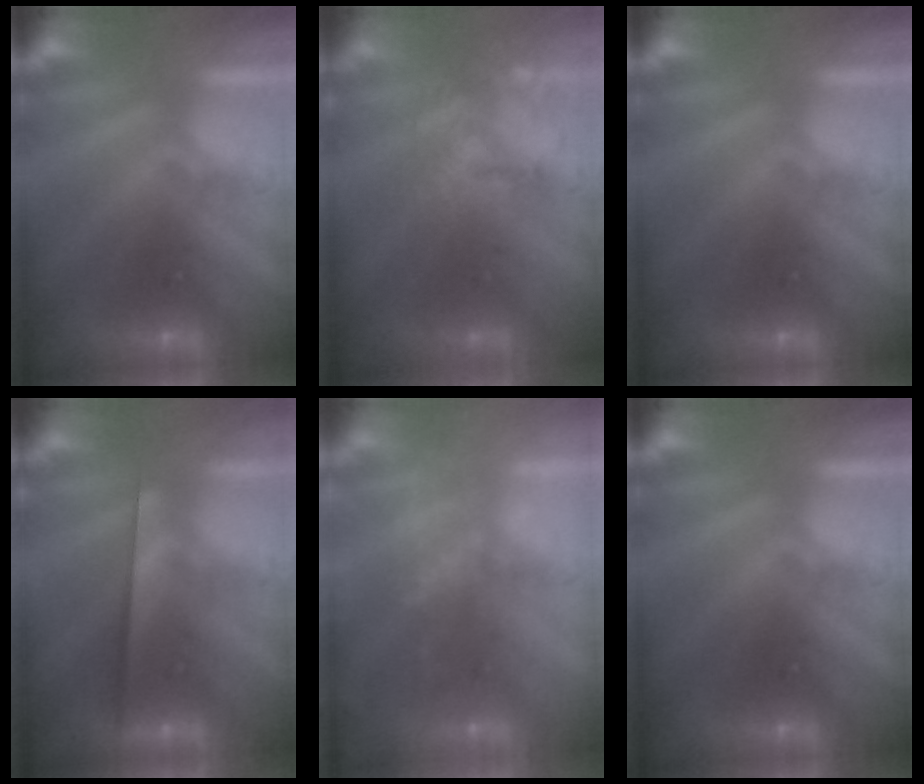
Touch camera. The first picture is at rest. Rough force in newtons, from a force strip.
{"total": 3.9}
{"total": 0.0}
{"total": 2.3}
{"total": 8.3}
{"total": 0.0}